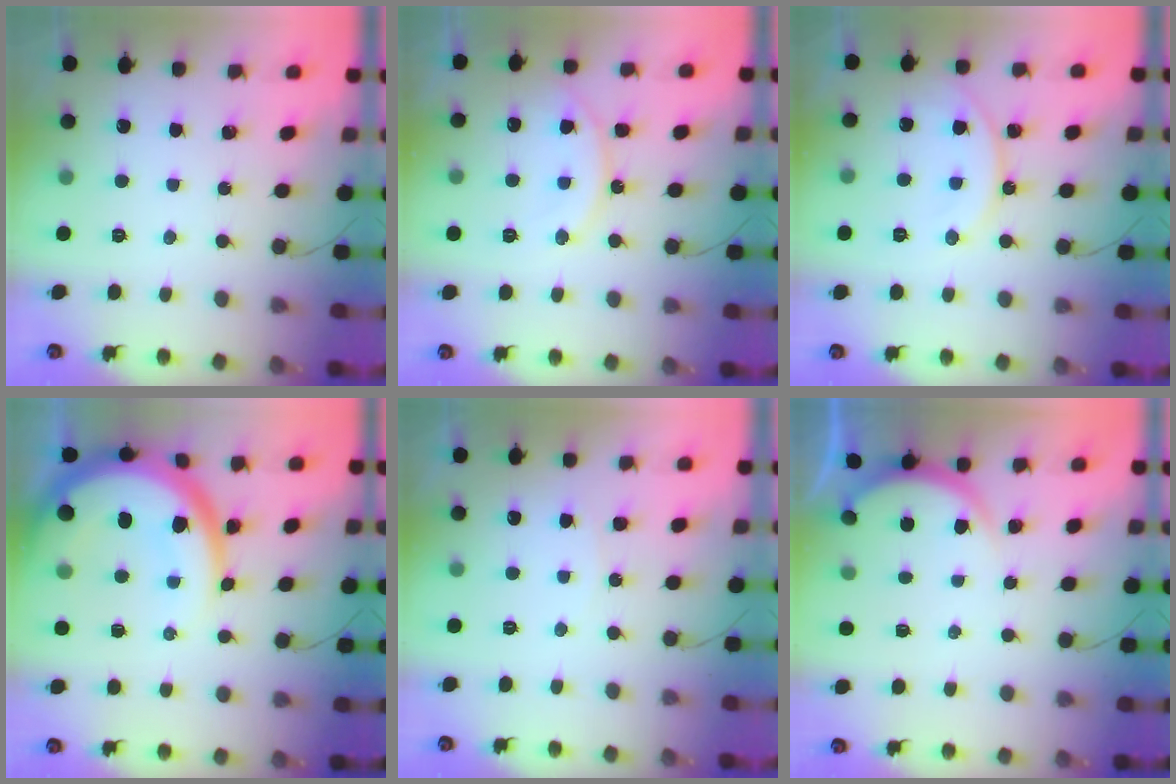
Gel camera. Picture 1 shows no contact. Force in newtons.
{"total": 12.4, "press": 12.4, "slide": 0.8}
{"total": 11.7, "press": 11.5, "slide": 2.4}
{"total": 20.1, "press": 20.0, "slide": 1.8}
{"total": 5.5, "press": 5.5, "slide": 0.5}
{"total": 4.1, "press": 4.1, "slide": 0.5}